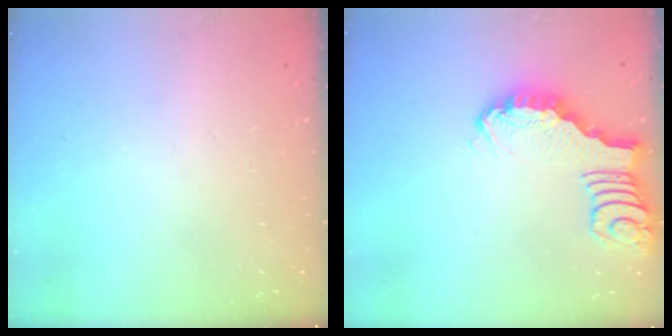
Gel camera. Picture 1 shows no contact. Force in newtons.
{"total": 2.7, "press": 2.7, "slide": 0.4}